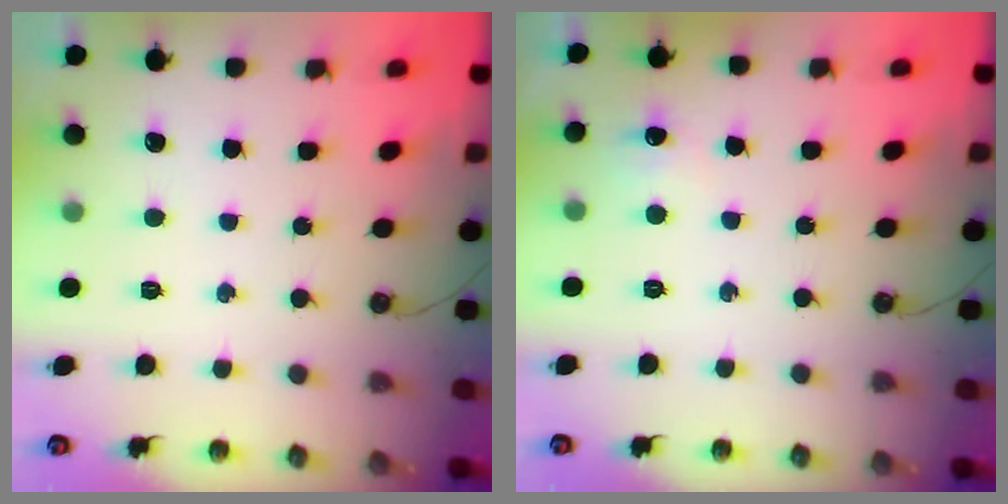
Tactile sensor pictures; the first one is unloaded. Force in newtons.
{"total": 4.0, "press": 3.9, "slide": 0.6}